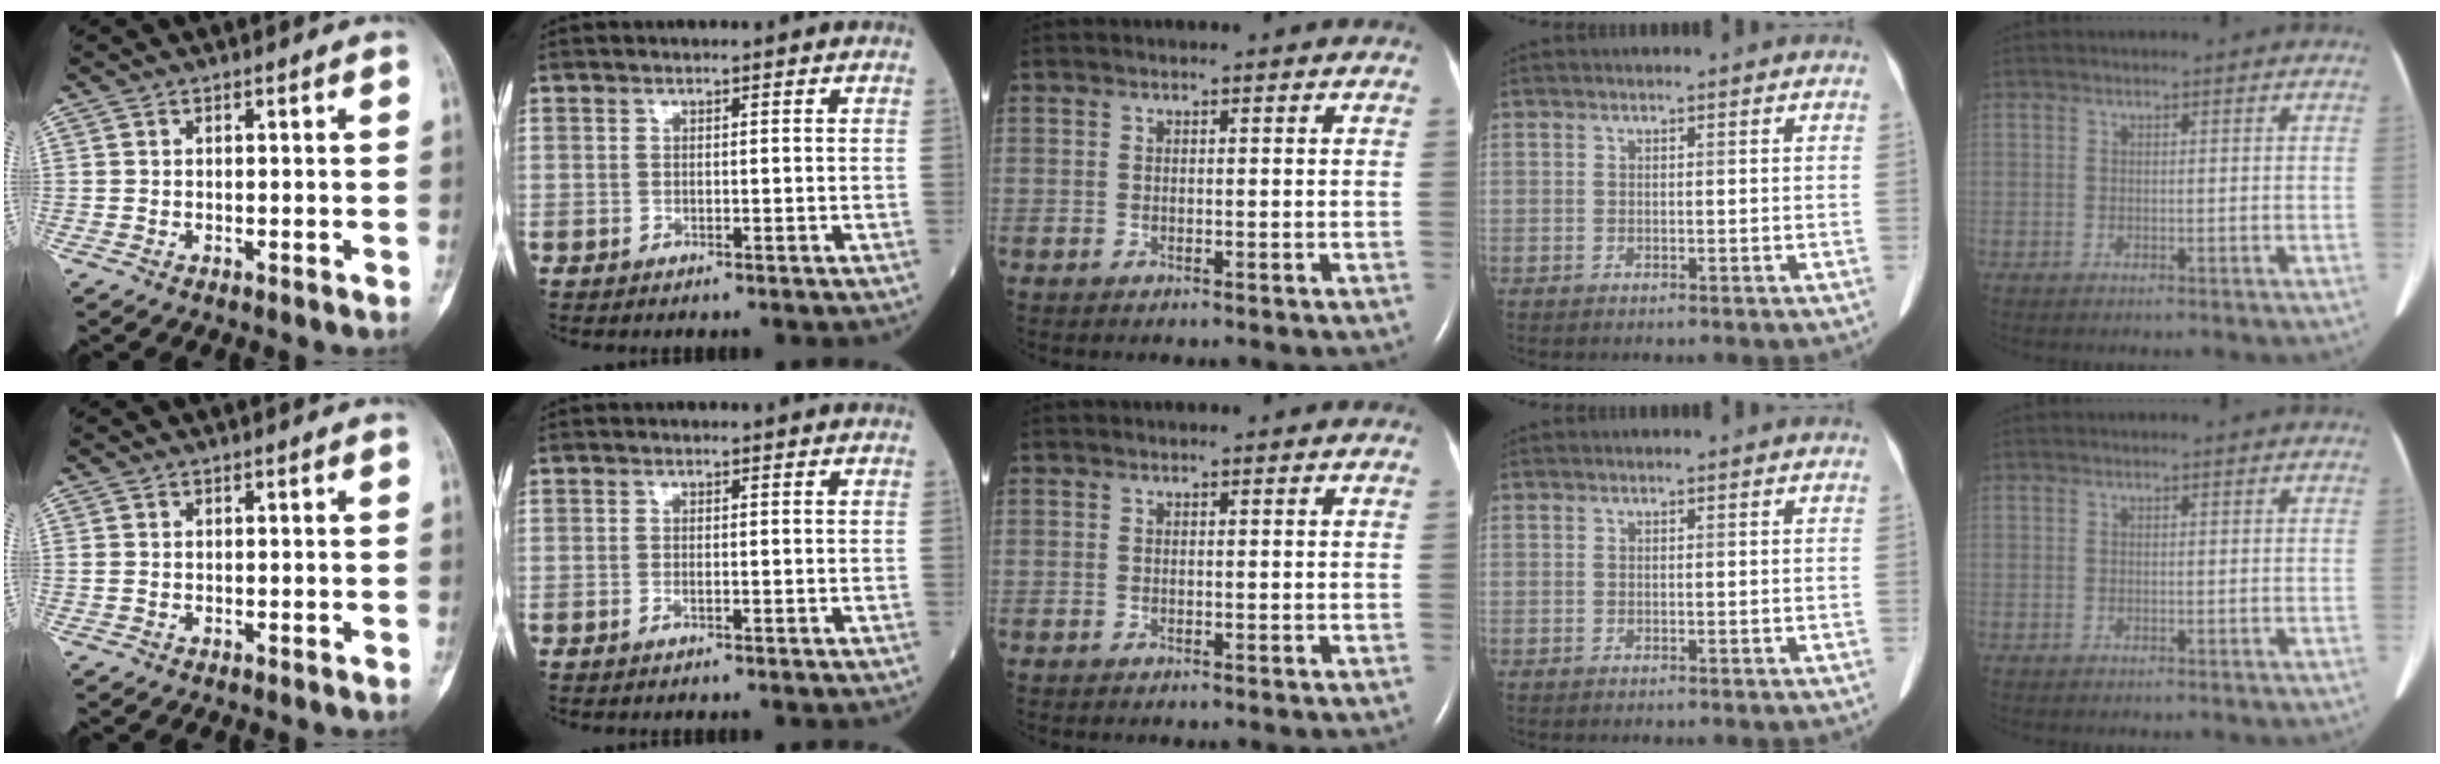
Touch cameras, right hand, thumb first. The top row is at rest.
{"thumb": {"total": 0.8, "force": [0.0, 0.6, 0.4], "torque": [-0.011, 0.002, 0.003]}, "index": {"total": 0.9, "force": [-0.4, 0.1, 0.7], "torque": [-0.019, -0.001, -0.008]}}